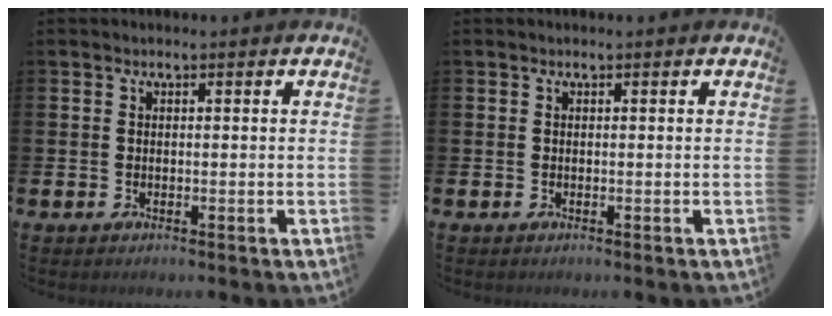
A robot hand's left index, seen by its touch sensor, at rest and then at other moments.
{"total": 0.0}